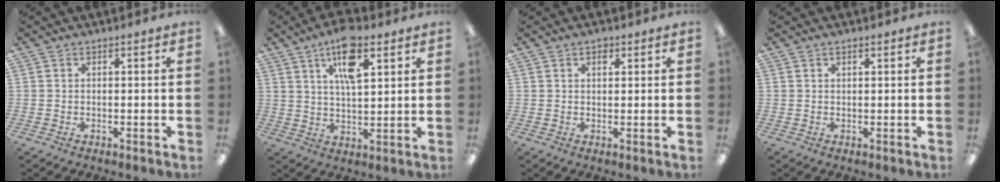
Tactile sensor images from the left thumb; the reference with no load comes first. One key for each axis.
{"total": 11.2, "fx": 6.4, "fy": 4.2, "fz": 8.1, "tx": -0.137, "ty": -0.014, "tz": 0.109}
{"total": 2.0, "fx": 1.2, "fy": 1.1, "fz": 1.2, "tx": -0.011, "ty": -0.004, "tz": 0.018}
{"total": 0.9, "fx": 0.6, "fy": 0.3, "fz": 0.6, "tx": -0.013, "ty": 0.002, "tz": 0.011}